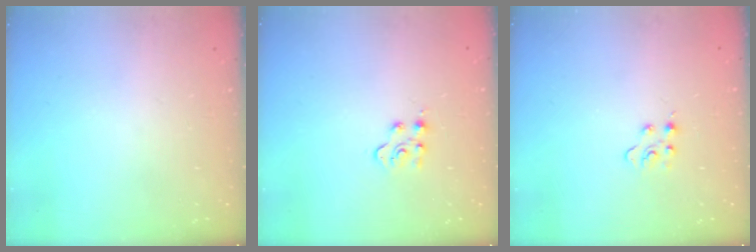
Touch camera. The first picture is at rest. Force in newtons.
{"total": 4.1, "press": 4.1, "slide": 0.5}
{"total": 3.7, "press": 3.7, "slide": 0.4}